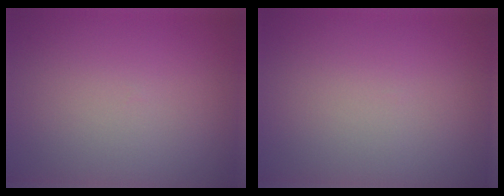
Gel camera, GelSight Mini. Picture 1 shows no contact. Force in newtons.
{"total": 0.0}